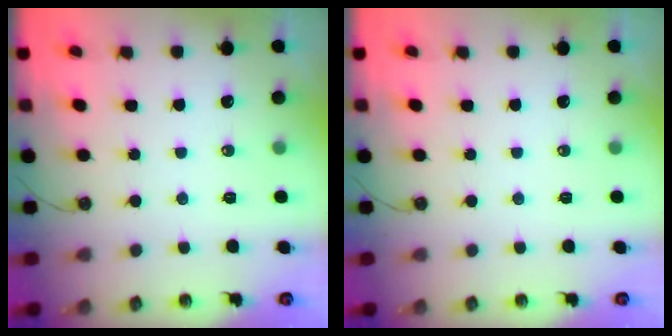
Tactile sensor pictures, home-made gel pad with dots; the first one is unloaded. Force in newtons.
{"total": 0.0}